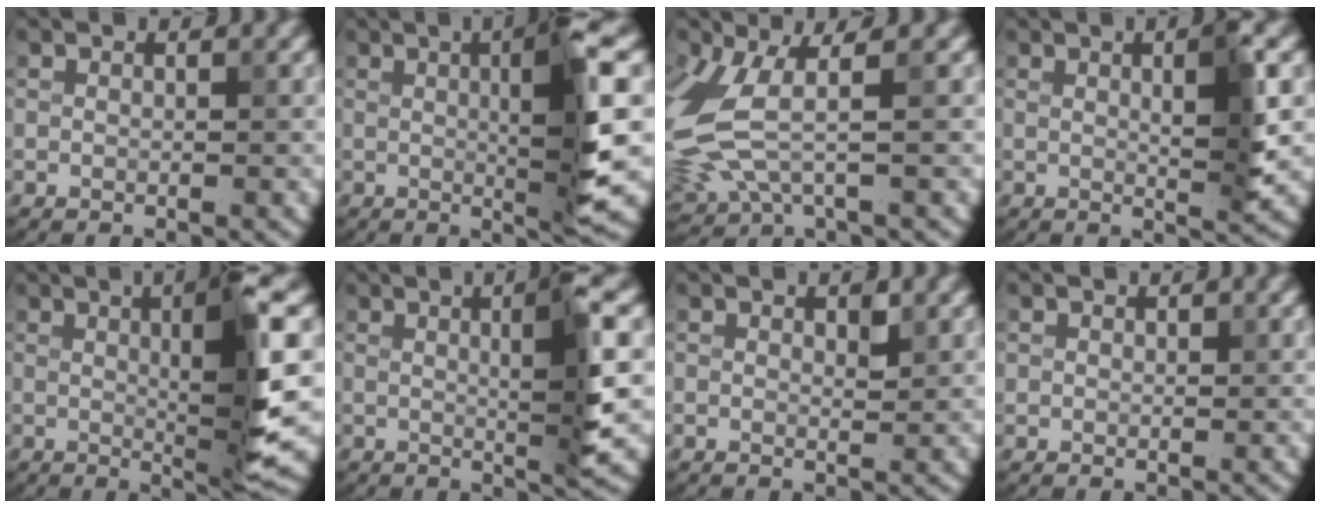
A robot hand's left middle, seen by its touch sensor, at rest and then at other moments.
{"total": 7.7, "force": [1.0, 0.9, 7.6], "torque": [-0.107, 0.005, 0.019]}
{"total": 6.1, "force": [0.5, 3.0, 5.3], "torque": [-0.160, -0.016, 0.012]}
{"total": 4.4, "force": [1.0, 0.7, 4.2], "torque": [-0.059, -0.002, 0.016]}
{"total": 8.3, "force": [1.4, 1.1, 8.1], "torque": [-0.111, 0.000, 0.025]}
{"total": 5.7, "force": [1.0, 0.7, 5.5], "torque": [-0.079, 0.005, 0.018]}
{"total": 0.8, "force": [0.4, 0.3, 0.6], "torque": [-0.011, -0.004, 0.008]}
{"total": 1.1, "force": [0.3, 1.0, 0.0], "torque": [0.009, -0.003, 0.004]}